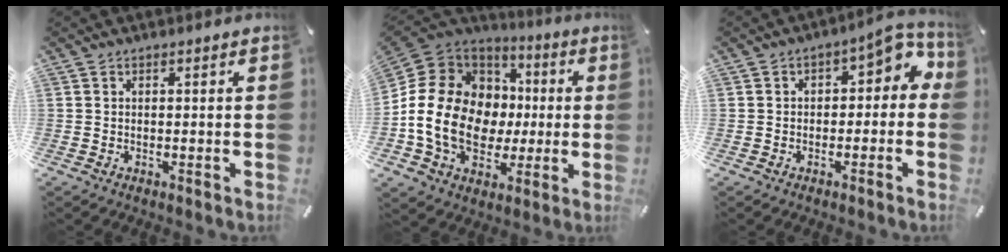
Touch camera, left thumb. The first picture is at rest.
{"total": 18.1, "force": [-2.8, 14.8, 10.1], "torque": [-0.224, 0.005, -0.044]}
{"total": 6.8, "force": [0.4, 4.4, 5.1], "torque": [-0.058, -0.007, -0.002]}